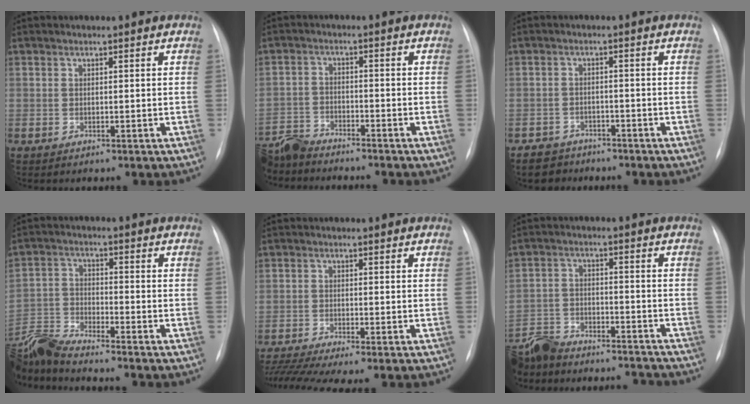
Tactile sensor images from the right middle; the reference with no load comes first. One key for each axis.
{"total": 6.5, "fx": -6.3, "fy": 1.3, "fz": 0.7, "tx": -0.017, "ty": -0.015, "tz": -0.122}
{"total": 4.1, "fx": -3.3, "fy": 2.5, "fz": -0.3, "tx": 0.003, "ty": 0.006, "tz": -0.056}
{"total": 10.3, "fx": -9.9, "fy": -1.0, "fz": 2.9, "tx": -0.072, "ty": -0.009, "tz": -0.196}
{"total": 7.4, "fx": -5.9, "fy": -0.1, "fz": 4.4, "tx": -0.082, "ty": -0.010, "tz": -0.102}
{"total": 16.7, "fx": -15.5, "fy": 4.1, "fz": 4.9, "tx": -0.131, "ty": 0.006, "tz": -0.243}